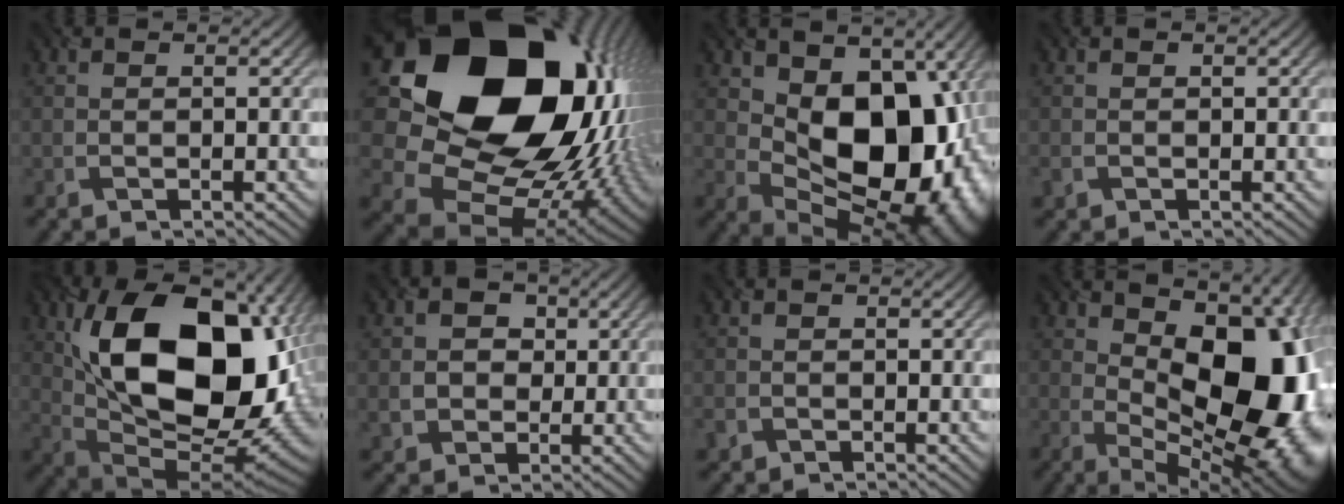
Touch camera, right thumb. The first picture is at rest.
{"total": 23.6, "force": [6.2, 18.1, 13.9], "torque": [-0.310, -0.034, 0.141]}
{"total": 16.6, "force": [2.3, 10.6, 12.6], "torque": [-0.160, -0.014, 0.051]}
{"total": 1.2, "force": [-0.3, 1.2, 0.3], "torque": [-0.008, -0.006, -0.009]}
{"total": 21.1, "force": [4.3, 12.6, 16.3], "torque": [-0.296, -0.013, 0.094]}
{"total": 4.6, "force": [0.6, 4.2, 1.6], "torque": [-0.051, 0.003, 0.000]}
{"total": 1.7, "force": [-0.6, 1.5, 0.4], "torque": [-0.010, -0.008, -0.016]}
{"total": 19.8, "force": [3.3, 10.9, 16.2], "torque": [-0.180, 0.004, 0.063]}